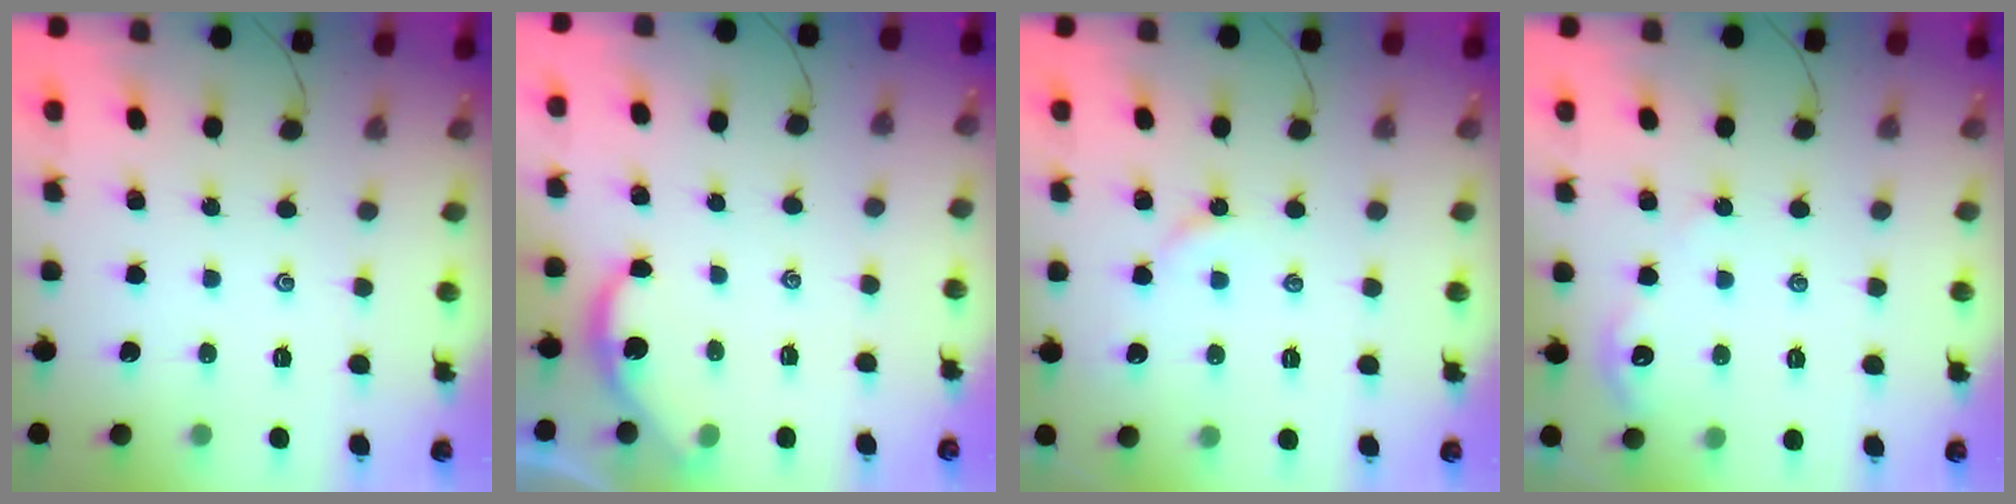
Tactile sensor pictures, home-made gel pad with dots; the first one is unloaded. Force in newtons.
{"total": 2.4, "press": 2.3, "slide": 0.3}
{"total": 3.3, "press": 3.3, "slide": 0.4}
{"total": 3.9, "press": 3.9, "slide": 0.5}